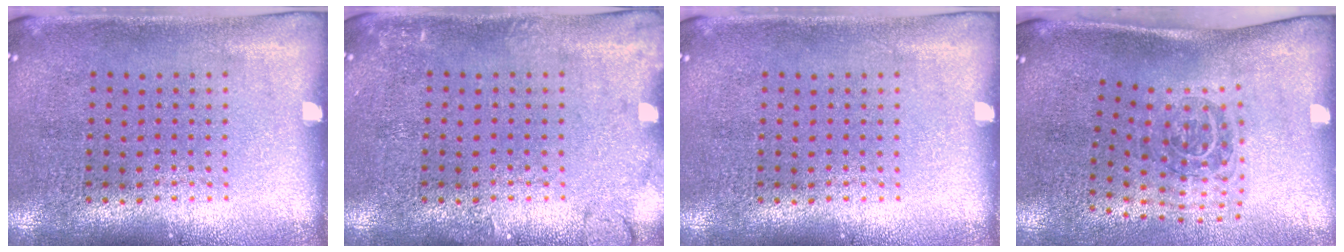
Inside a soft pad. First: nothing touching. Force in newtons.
{"total": 1.7, "press": 1.7, "slide": 0.3}
{"total": 0.0}
{"total": 1.9, "press": 1.2, "slide": 1.5}